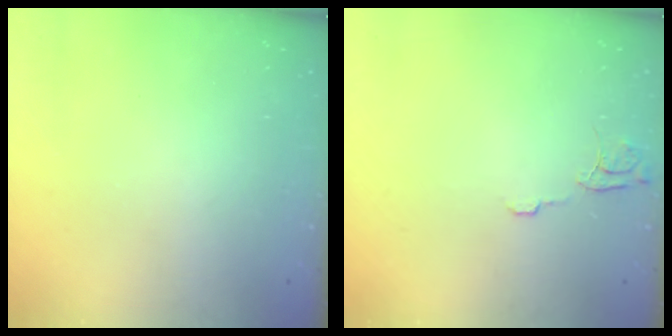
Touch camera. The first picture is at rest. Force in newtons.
{"total": 5.2, "press": 5.1, "slide": 0.5}